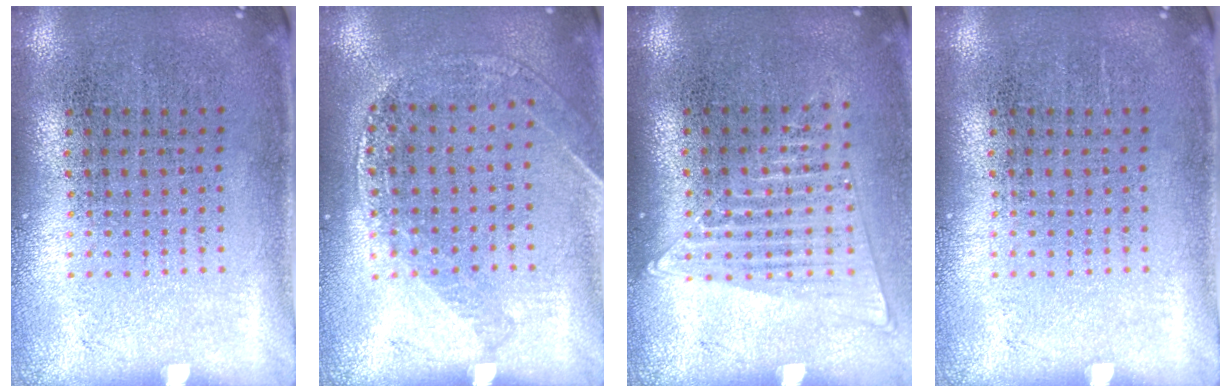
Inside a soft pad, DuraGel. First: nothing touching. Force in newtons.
{"total": 1.2, "press": 1.2, "slide": 0.2}
{"total": 1.5, "press": 1.3, "slide": 0.6}
{"total": 0.0}